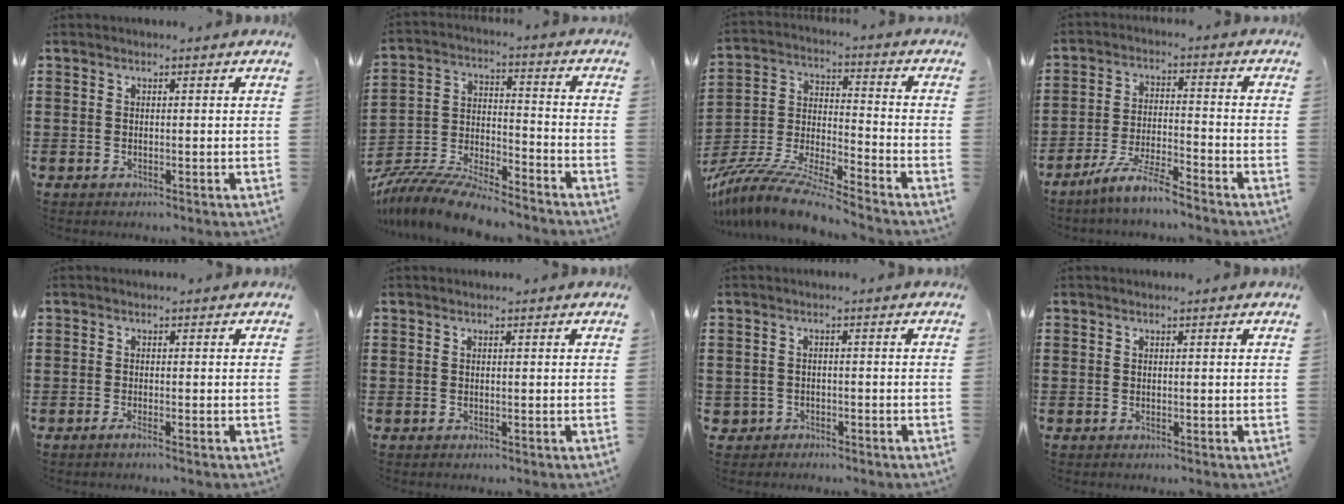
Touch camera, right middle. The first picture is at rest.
{"total": 9.7, "force": [-9.3, 0.8, 2.7], "torque": [-0.057, 0.011, -0.185]}
{"total": 10.4, "force": [-9.8, 0.0, 3.5], "torque": [-0.068, 0.008, -0.198]}
{"total": 6.4, "force": [-5.4, 0.0, 3.4], "torque": [-0.082, -0.012, -0.108]}
{"total": 0.8, "force": [-0.5, 0.0, 0.7], "torque": [-0.011, -0.003, -0.009]}
{"total": 0.0}
{"total": 1.4, "force": [-1.2, 0.8, -0.1], "torque": [-0.004, 0.002, -0.028]}
{"total": 0.0}